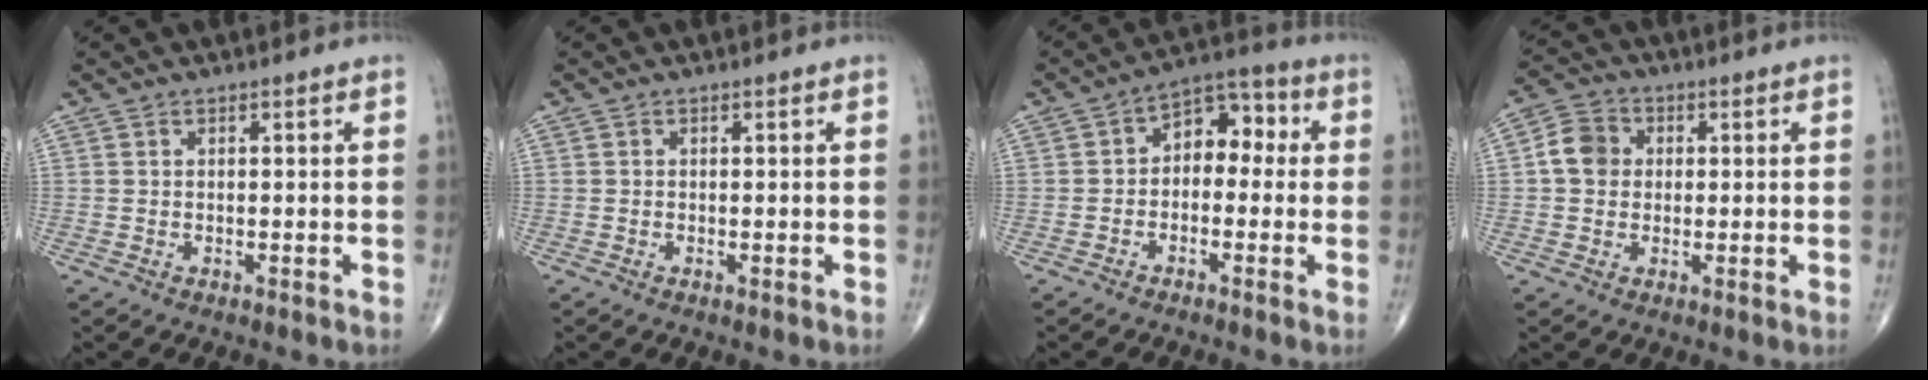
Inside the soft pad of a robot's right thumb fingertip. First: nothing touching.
{"total": 0.0}
{"total": 8.0, "force": [0.1, 5.4, 5.9], "torque": [-0.052, 0.039, -0.016]}
{"total": 6.0, "force": [0.5, 5.2, 2.9], "torque": [-0.041, 0.014, -0.001]}